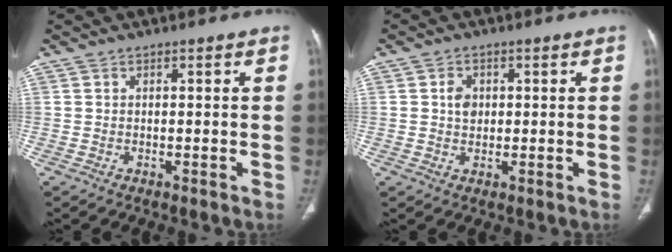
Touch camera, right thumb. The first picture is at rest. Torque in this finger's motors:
{"motor_torque": [0.80, 0.63, 0.29, -0.37, 0.01]}